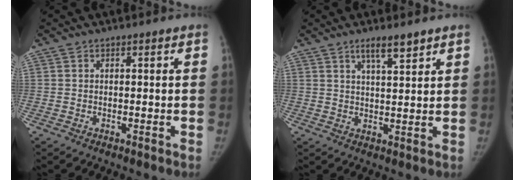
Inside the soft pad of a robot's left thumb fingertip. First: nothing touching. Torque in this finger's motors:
{"motor_torque": [0.04, -0.15, 0.68, -0.24, 0.00]}